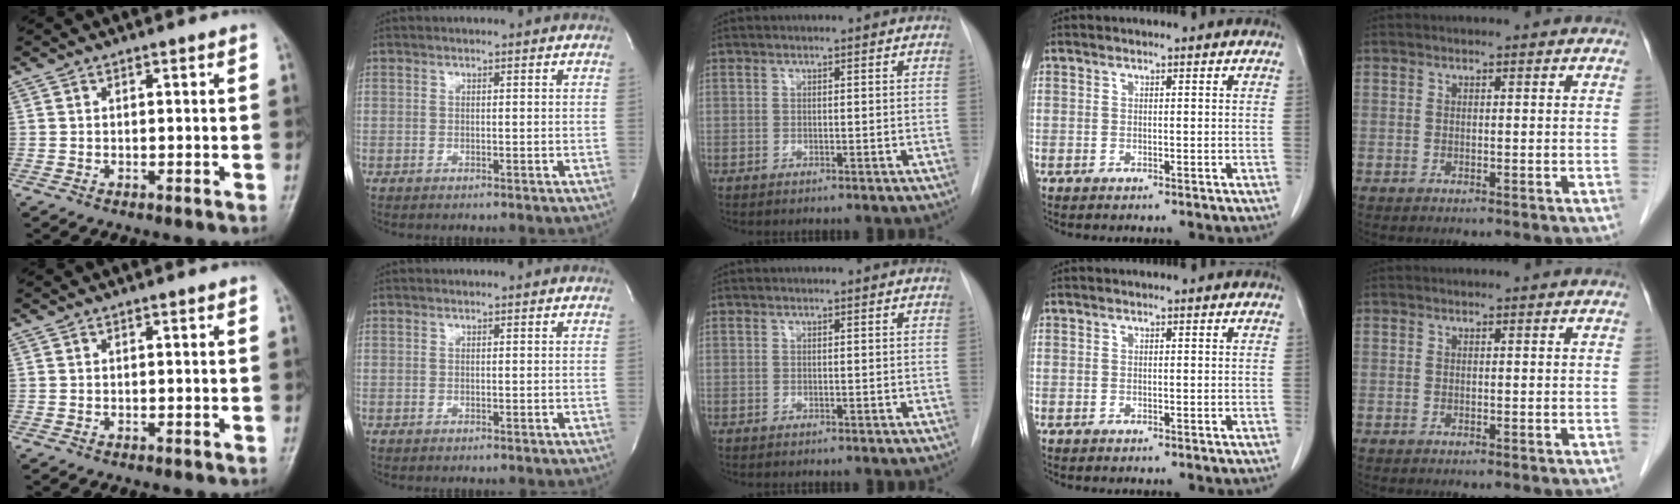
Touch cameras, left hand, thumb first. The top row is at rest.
{}